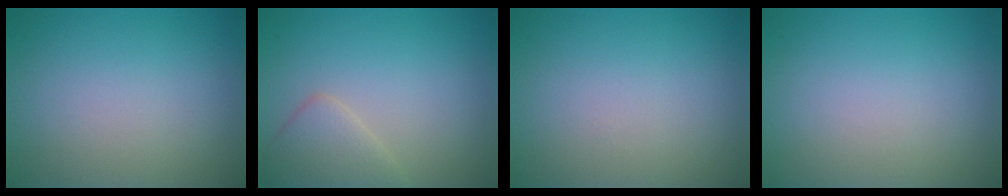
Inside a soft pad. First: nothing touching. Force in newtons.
{"total": 2.7, "press": 2.7, "slide": 0.1}
{"total": 0.0}
{"total": 0.0}